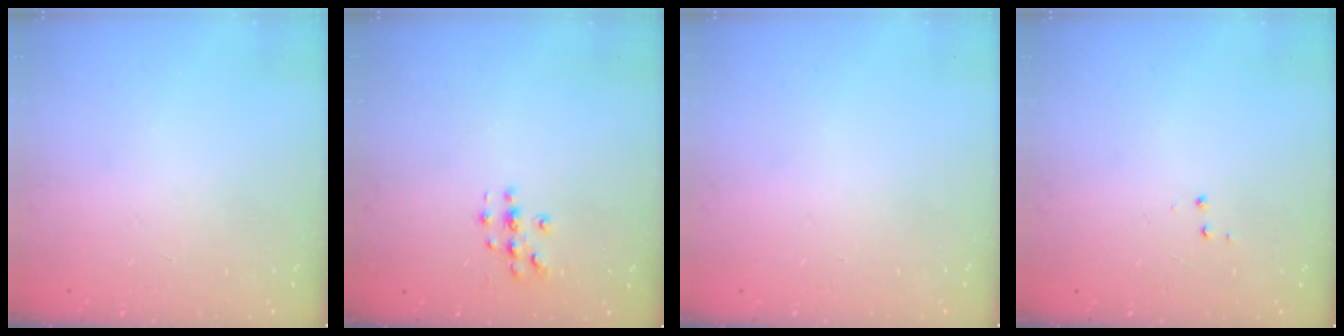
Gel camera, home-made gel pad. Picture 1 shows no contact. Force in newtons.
{"total": 3.9, "press": 3.8, "slide": 0.5}
{"total": 0.0}
{"total": 2.9, "press": 2.8, "slide": 0.4}